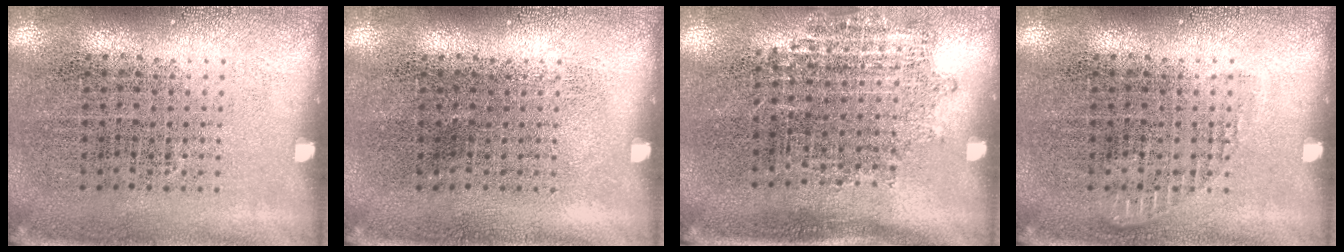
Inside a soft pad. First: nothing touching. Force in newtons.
{"total": 0.0}
{"total": 1.1, "press": 0.9, "slide": 0.7}
{"total": 0.7, "press": 0.7, "slide": 0.3}